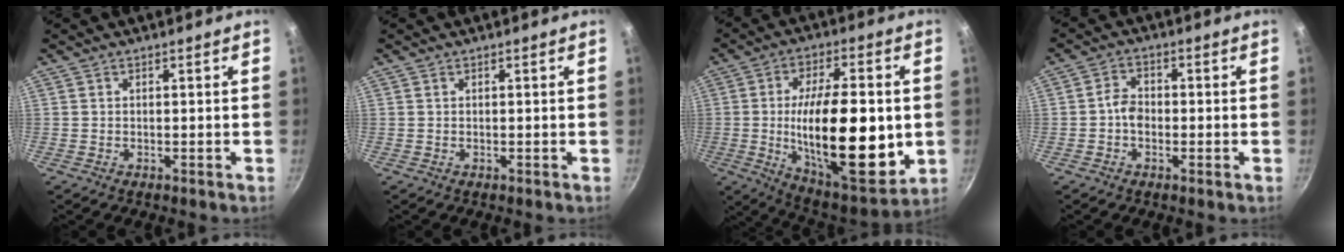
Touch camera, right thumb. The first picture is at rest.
{"total": 0.0}
{"total": 25.9, "force": [-1.6, 10.5, 23.6], "torque": [-0.364, -0.015, -0.021]}
{"total": 3.5, "force": [-0.8, 2.5, 2.3], "torque": [-0.034, 0.018, -0.022]}